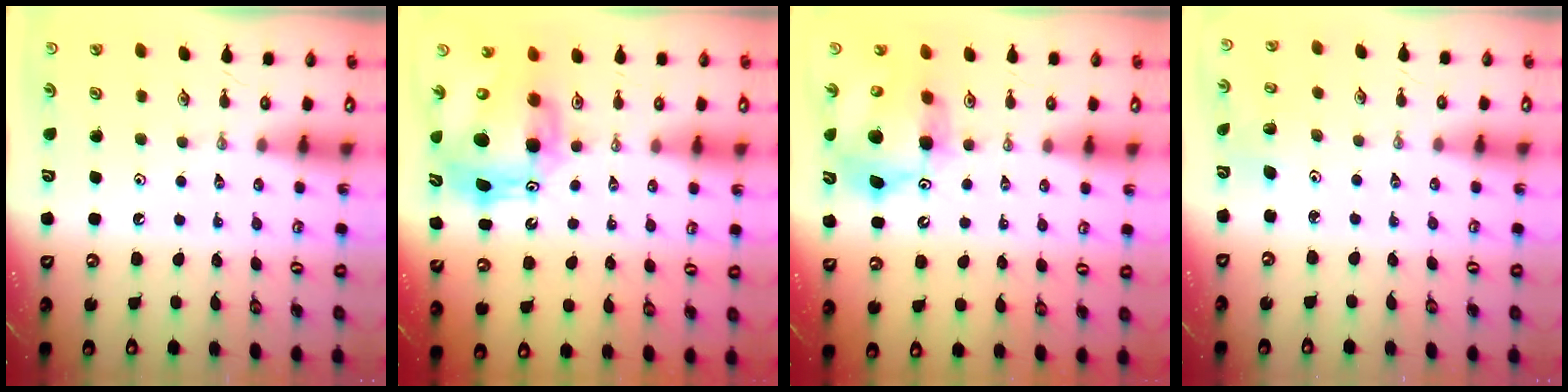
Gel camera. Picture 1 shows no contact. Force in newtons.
{"total": 11.2, "press": 11.1, "slide": 1.1}
{"total": 12.0, "press": 11.9, "slide": 0.8}
{"total": 1.9, "press": 1.9, "slide": 0.1}